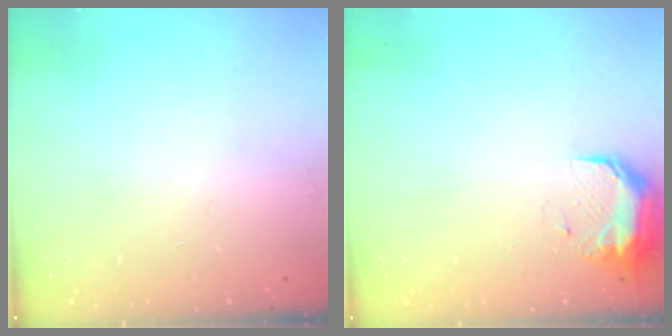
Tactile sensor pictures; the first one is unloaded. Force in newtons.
{"total": 9.1, "press": 9.0, "slide": 1.5}